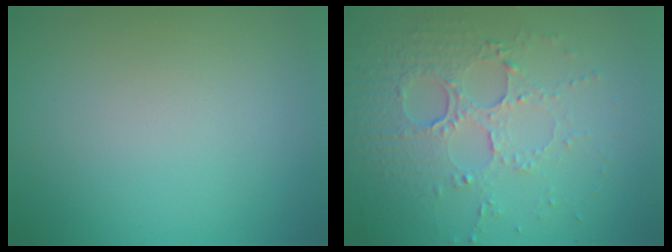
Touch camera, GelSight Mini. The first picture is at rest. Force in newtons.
{"total": 5.5, "press": 3.7, "slide": 4.1}